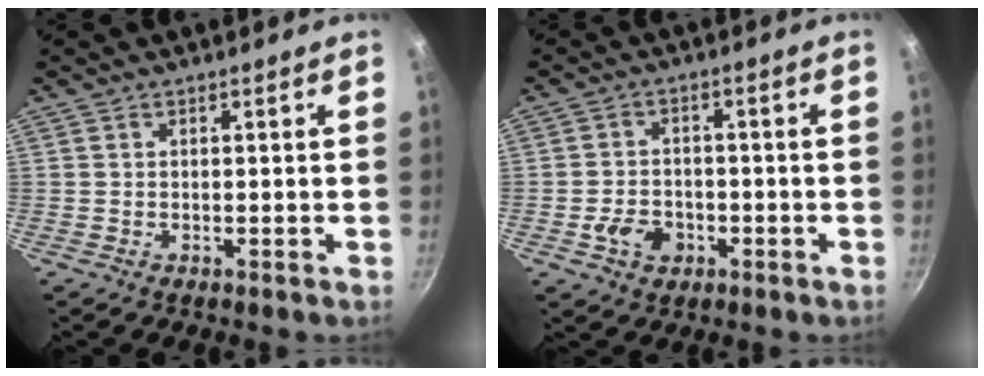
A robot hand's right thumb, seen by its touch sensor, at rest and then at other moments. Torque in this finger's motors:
{"motor_torque": [0.42, 0.12, 0.36, -0.01, 0.00]}